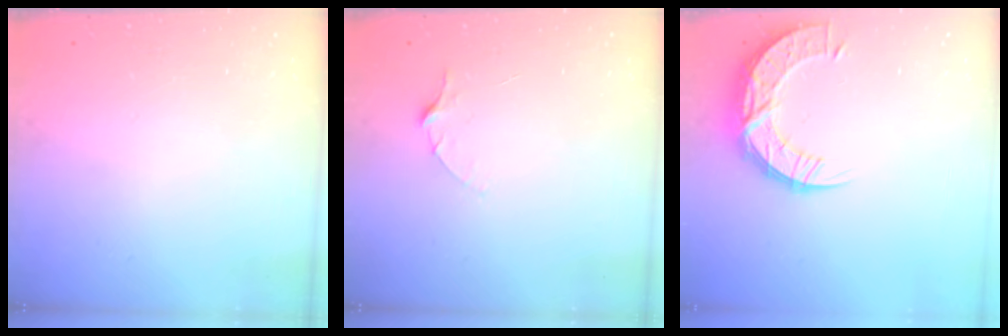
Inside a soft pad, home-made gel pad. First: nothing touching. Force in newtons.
{"total": 5.2, "press": 5.2, "slide": 0.5}
{"total": 12.8, "press": 12.8, "slide": 0.9}